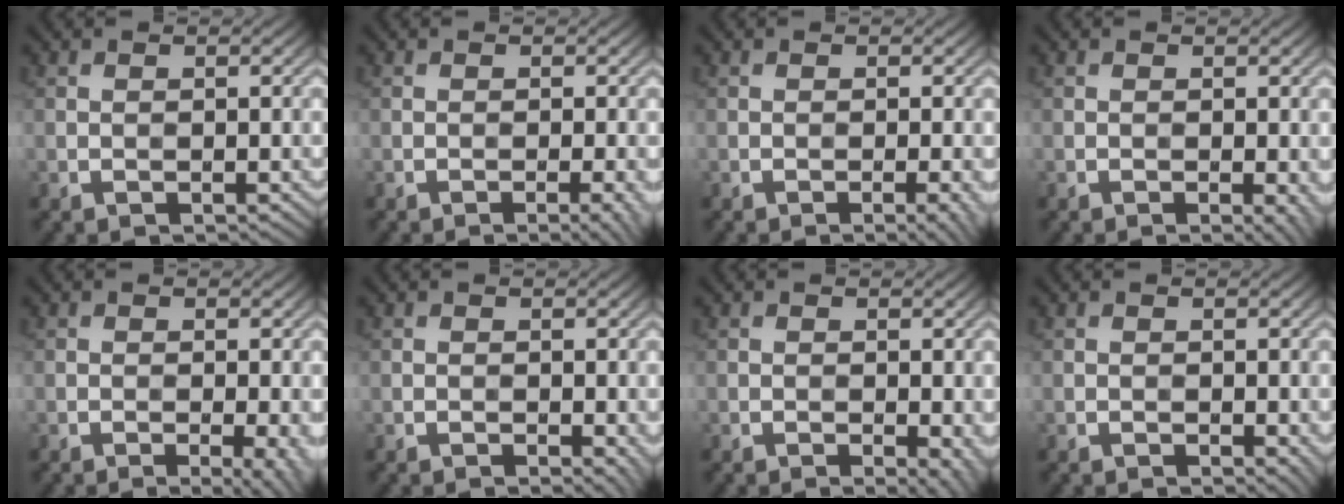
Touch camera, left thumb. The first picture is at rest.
{"total": 2.2, "force": [-0.9, 0.4, 2.0], "torque": [-0.024, 0.003, -0.017]}
{"total": 1.9, "force": [-0.8, 0.3, 1.8], "torque": [-0.022, 0.003, -0.014]}
{"total": 1.5, "force": [-0.4, 0.3, 1.4], "torque": [-0.019, -0.004, -0.008]}
{"total": 2.8, "force": [-0.8, 0.5, 2.6], "torque": [-0.036, -0.001, -0.014]}
{"total": 1.2, "force": [-0.3, 0.4, 1.1], "torque": [-0.016, -0.006, -0.004]}
{"total": 2.0, "force": [-0.6, 0.6, 1.8], "torque": [-0.023, -0.006, -0.007]}
{"total": 0.9, "force": [-0.2, 0.5, 0.8], "torque": [-0.012, -0.006, -0.003]}